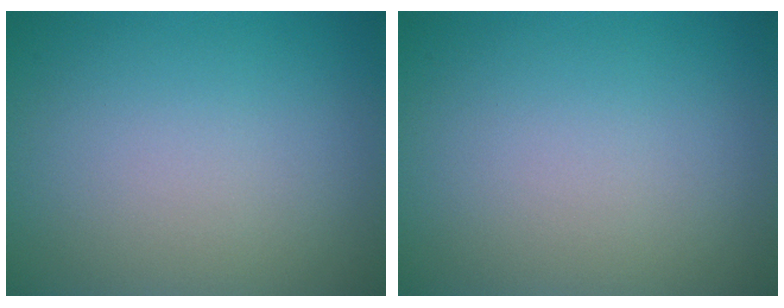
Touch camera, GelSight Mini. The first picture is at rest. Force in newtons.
{"total": 0.0}